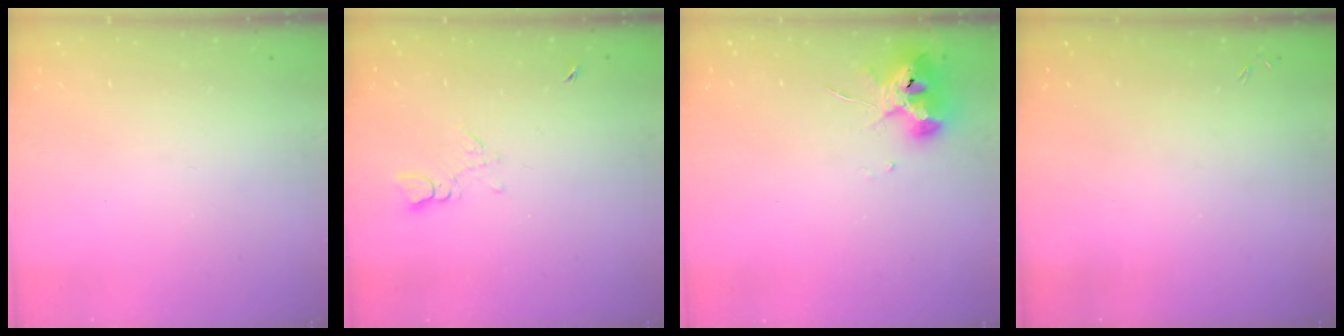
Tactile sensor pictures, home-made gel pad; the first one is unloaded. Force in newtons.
{"total": 4.0, "press": 3.9, "slide": 0.7}
{"total": 10.7, "press": 10.6, "slide": 1.3}
{"total": 0.0}